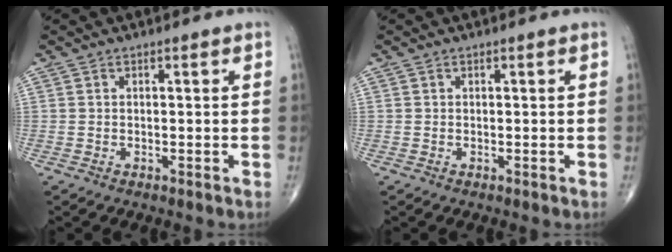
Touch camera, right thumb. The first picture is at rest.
{"total": 0.0}